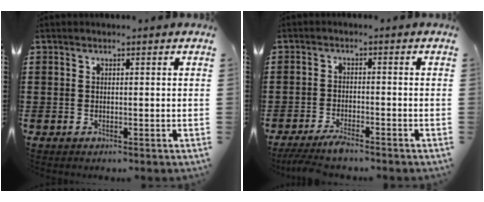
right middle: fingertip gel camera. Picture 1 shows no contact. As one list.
[{"total": 3.1, "force": [-2.7, 0.2, 1.6], "torque": [-0.042, -0.007, -0.057]}]